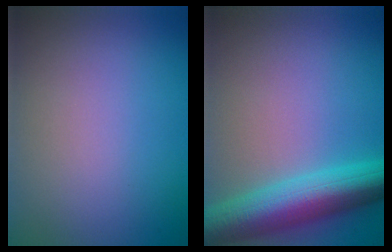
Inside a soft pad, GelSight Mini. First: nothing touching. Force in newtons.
{"total": 8.4, "press": 8.4, "slide": 0.2}